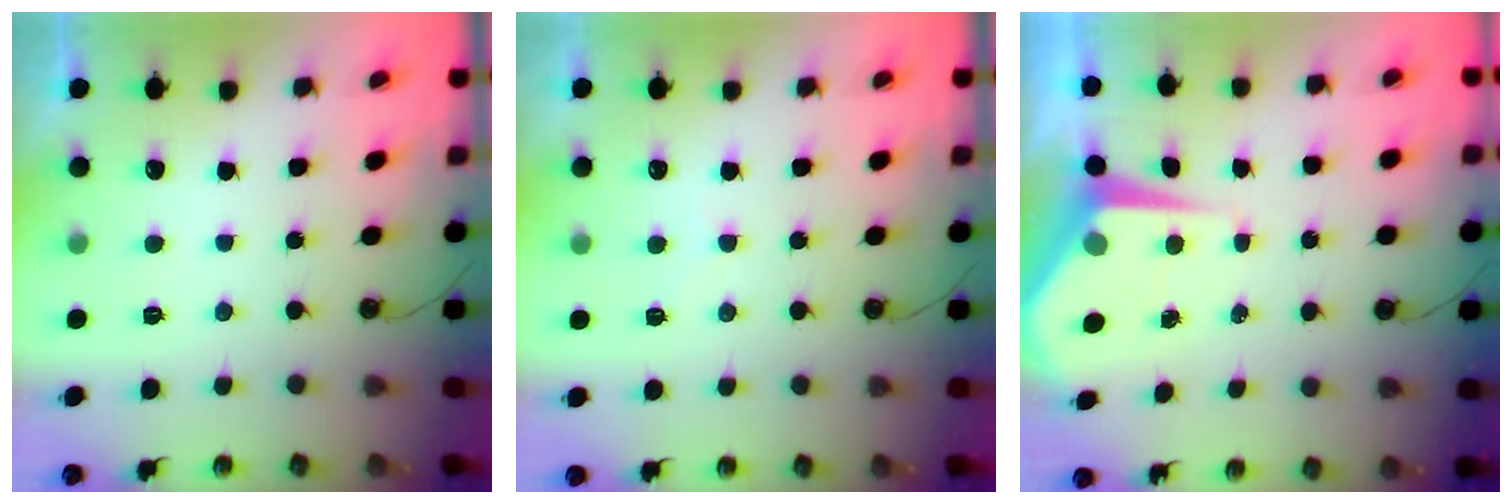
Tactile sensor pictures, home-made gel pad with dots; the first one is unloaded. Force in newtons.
{"total": 3.9, "press": 3.9, "slide": 0.5}
{"total": 6.1, "press": 6.0, "slide": 0.4}